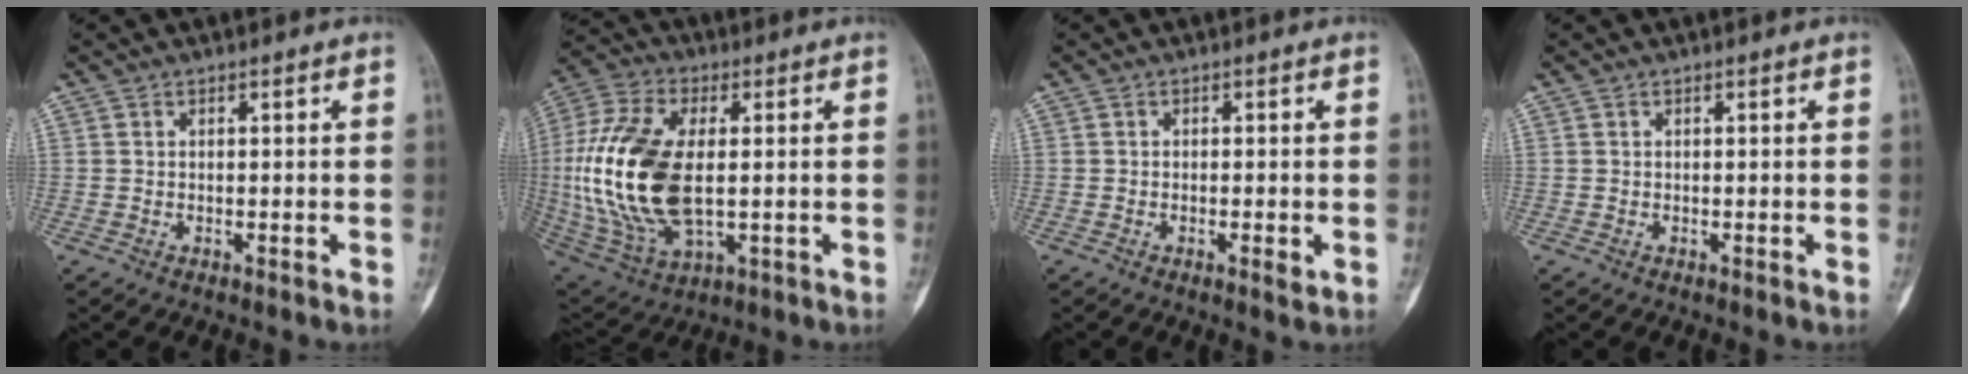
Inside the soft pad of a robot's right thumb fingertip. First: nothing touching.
{"total": 22.4, "force": [0.1, 11.9, 19.0], "torque": [-0.414, -0.008, 0.011]}
{"total": 2.1, "force": [-0.7, 0.6, 1.9], "torque": [-0.034, -0.005, -0.010]}
{"total": 0.0}